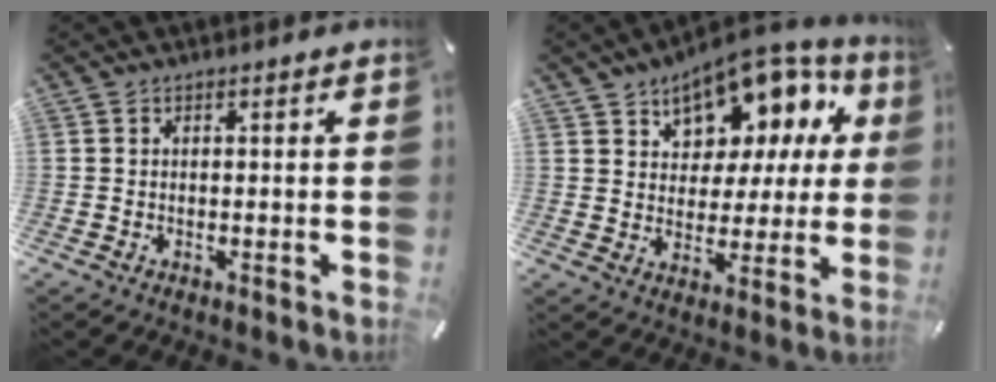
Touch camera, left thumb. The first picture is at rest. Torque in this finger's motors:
{"motor_torque": [2.50, 2.50, 0.30, -0.13, 0.16]}